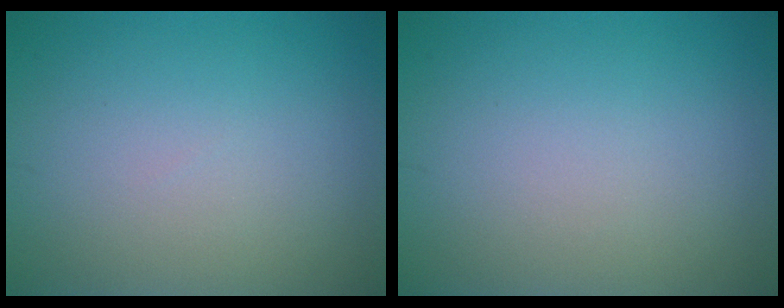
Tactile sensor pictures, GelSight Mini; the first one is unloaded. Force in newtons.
{"total": 0.0}